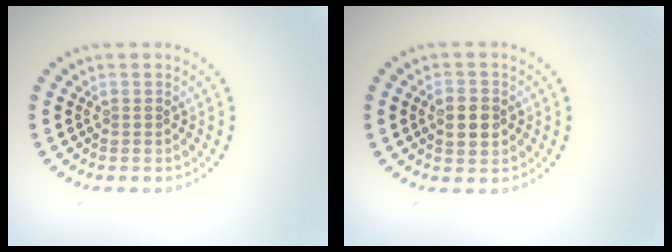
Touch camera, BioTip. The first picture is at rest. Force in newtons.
{"total": 2.9, "press": 2.9, "slide": 0.0}